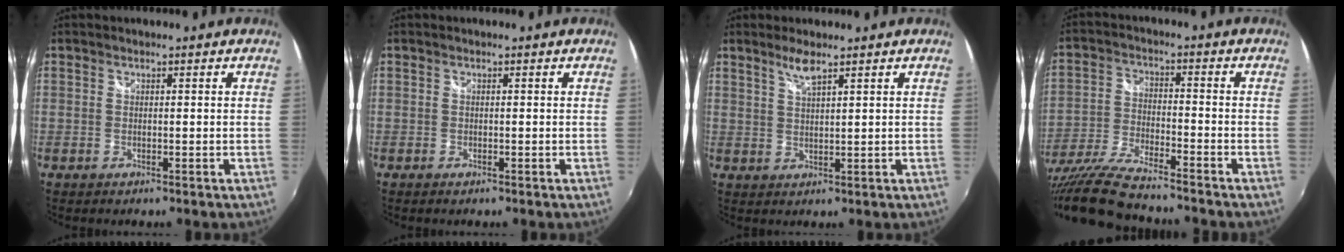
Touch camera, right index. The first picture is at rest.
{"total": 0.0}
{"total": 3.2, "force": [2.4, 0.1, 2.1], "torque": [-0.042, 0.001, 0.047]}
{"total": 15.5, "force": [-13.4, 1.2, 7.8], "torque": [-0.165, -0.039, -0.245]}